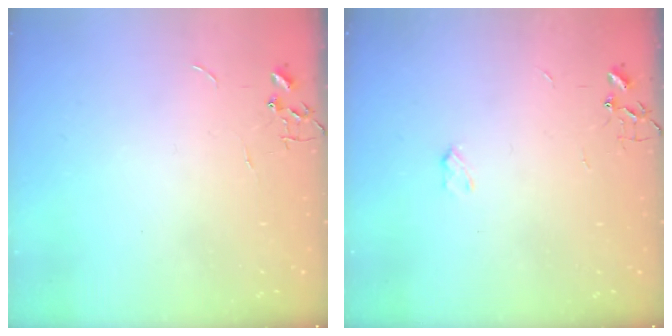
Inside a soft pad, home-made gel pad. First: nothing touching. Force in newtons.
{"total": 2.5, "press": 2.4, "slide": 0.4}